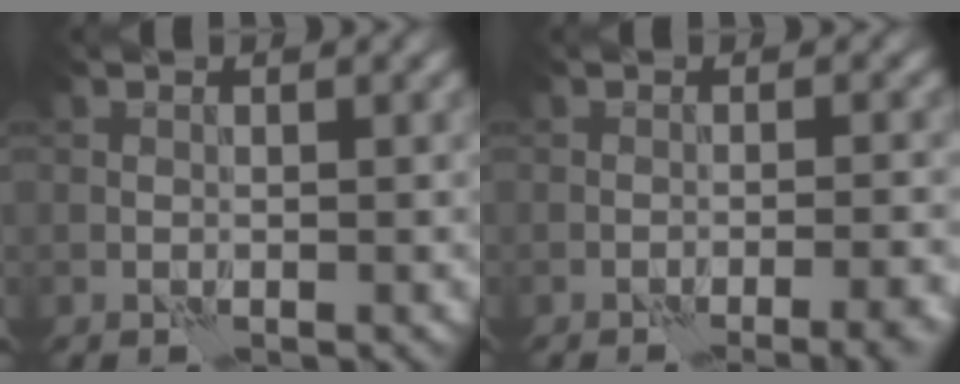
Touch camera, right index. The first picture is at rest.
{"total": 5.0, "force": [-3.4, 1.2, 3.5], "torque": [-0.035, 0.012, -0.042]}